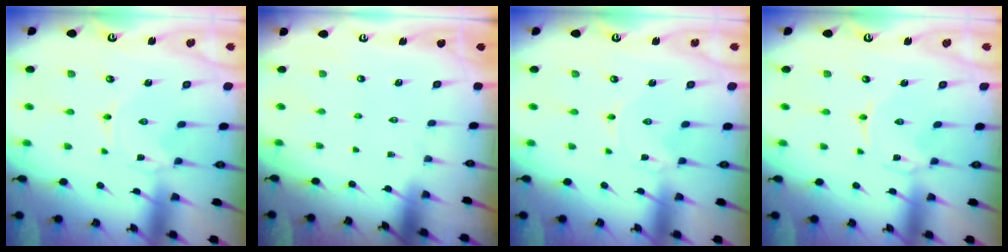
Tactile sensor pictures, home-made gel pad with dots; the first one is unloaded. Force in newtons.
{"total": 0.0}
{"total": 0.0}
{"total": 0.8, "press": 0.8, "slide": 0.3}